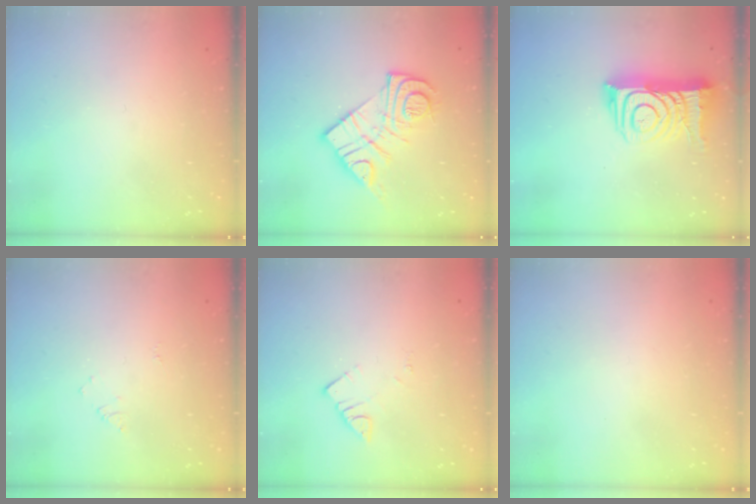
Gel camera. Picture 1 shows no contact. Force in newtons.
{"total": 14.7, "press": 14.7, "slide": 1.3}
{"total": 15.7, "press": 15.6, "slide": 1.2}
{"total": 4.7, "press": 4.7, "slide": 0.6}
{"total": 3.5, "press": 3.5, "slide": 0.2}
{"total": 1.7, "press": 1.7, "slide": 0.1}